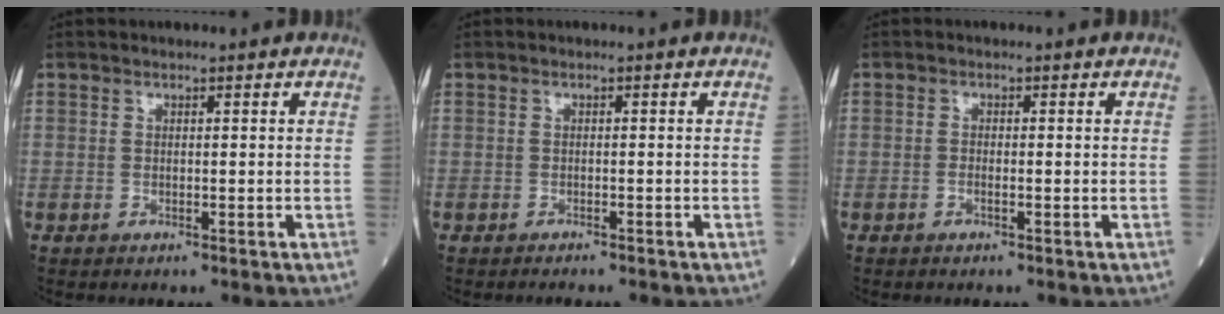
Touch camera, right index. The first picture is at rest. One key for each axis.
{"total": 2.3, "fx": -2.0, "fy": 0.4, "fz": 0.9, "tx": -0.015, "ty": -0.004, "tz": -0.023}
{"total": 0.9, "fx": -0.4, "fy": 0.3, "fz": 0.8, "tx": -0.018, "ty": 0.001, "tz": -0.007}